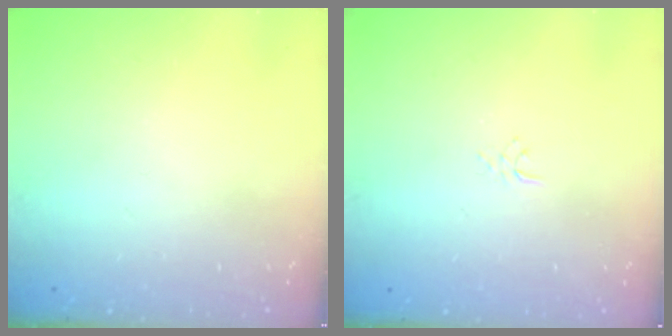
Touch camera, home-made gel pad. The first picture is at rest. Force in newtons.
{"total": 2.9, "press": 2.9, "slide": 0.3}